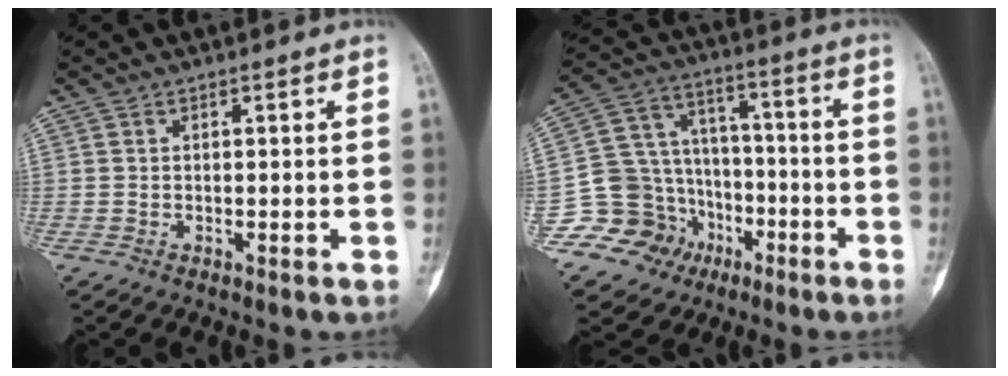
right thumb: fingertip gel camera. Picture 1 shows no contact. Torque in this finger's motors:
{"motor_torque": [0.74, -0.26, 0.02, -0.78, 0.06]}